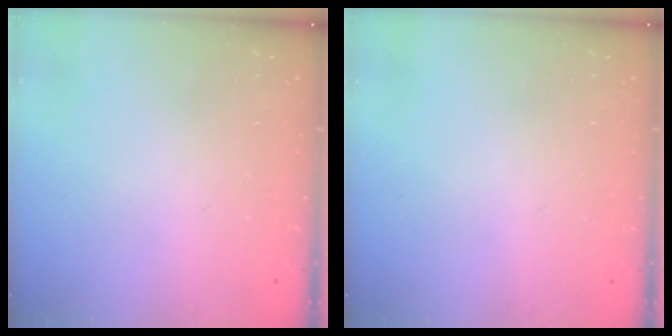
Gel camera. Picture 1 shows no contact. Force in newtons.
{"total": 0.0}